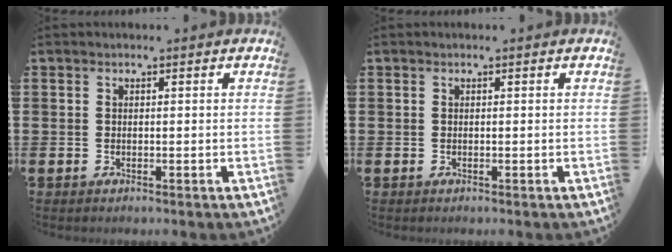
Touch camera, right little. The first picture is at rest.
{"total": 0.0}